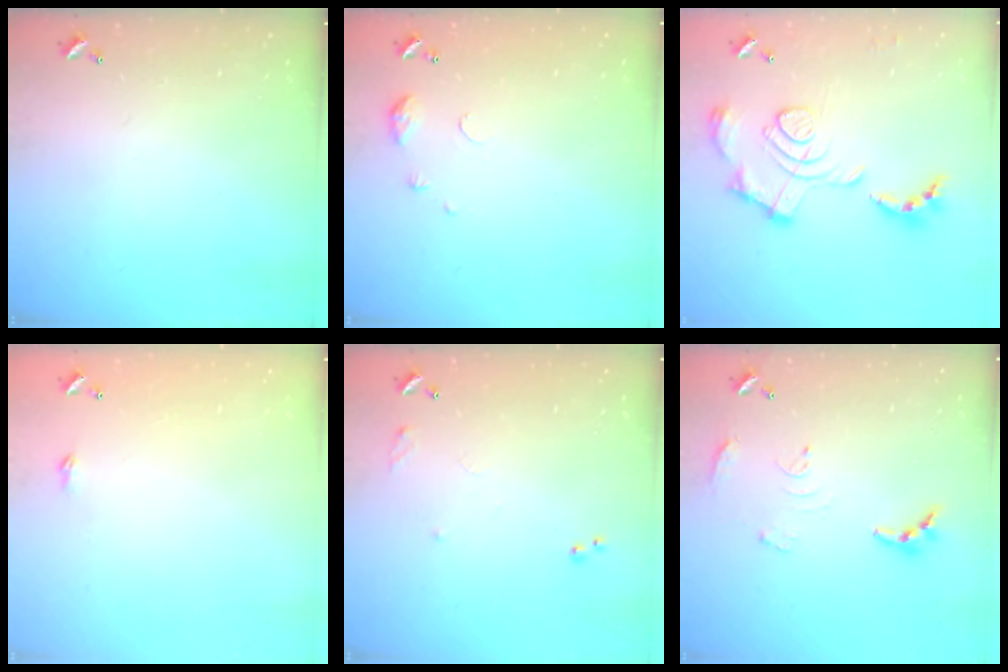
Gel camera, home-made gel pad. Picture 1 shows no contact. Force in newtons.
{"total": 6.3, "press": 6.3, "slide": 0.8}
{"total": 2.1, "press": 1.4, "slide": 1.5}
{"total": 2.2, "press": 2.2, "slide": 0.4}
{"total": 7.8, "press": 7.7, "slide": 0.9}
{"total": 9.8, "press": 9.8, "slide": 0.7}